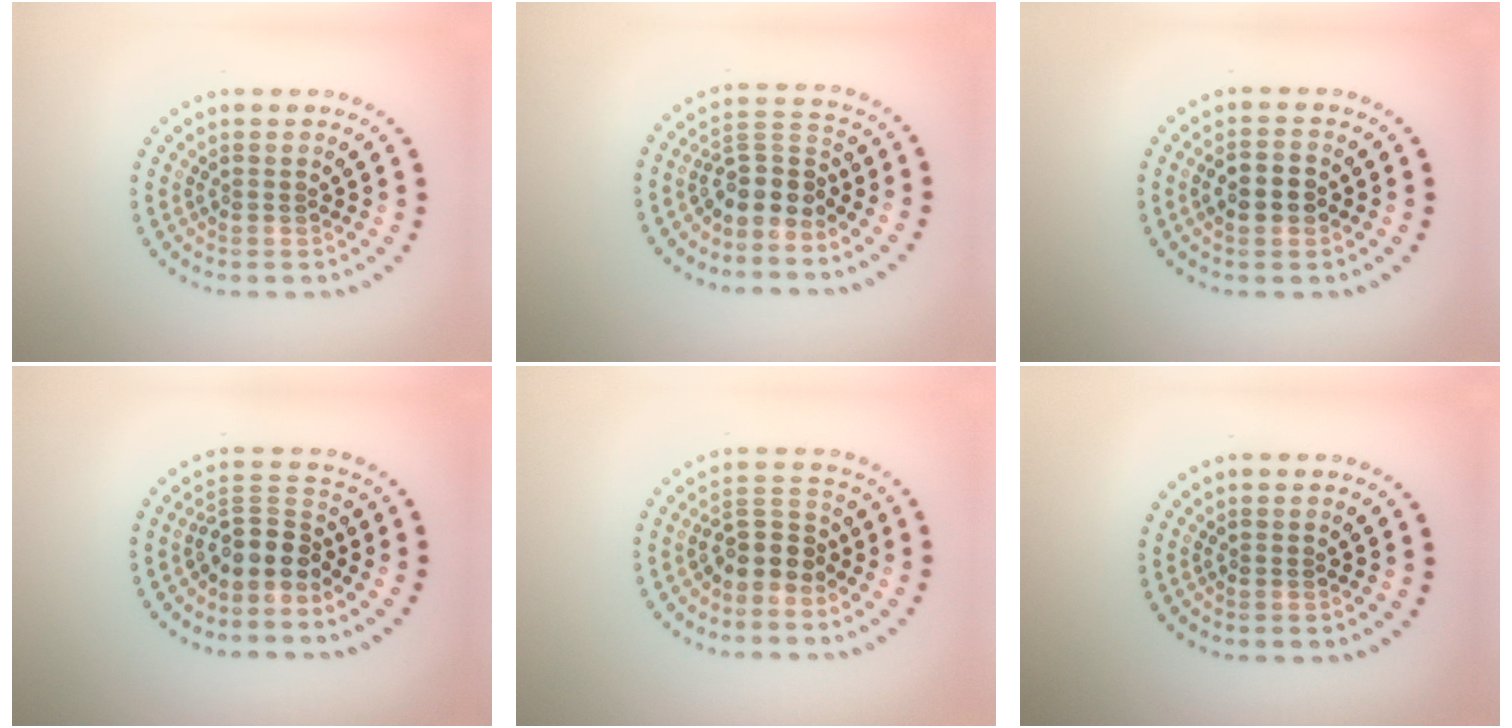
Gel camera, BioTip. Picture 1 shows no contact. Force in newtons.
{"total": 3.4, "press": 2.6, "slide": 2.3}
{"total": 3.4, "press": 3.4, "slide": 0.1}
{"total": 3.5, "press": 2.5, "slide": 2.3}
{"total": 3.3, "press": 2.9, "slide": 1.6}
{"total": 0.0}